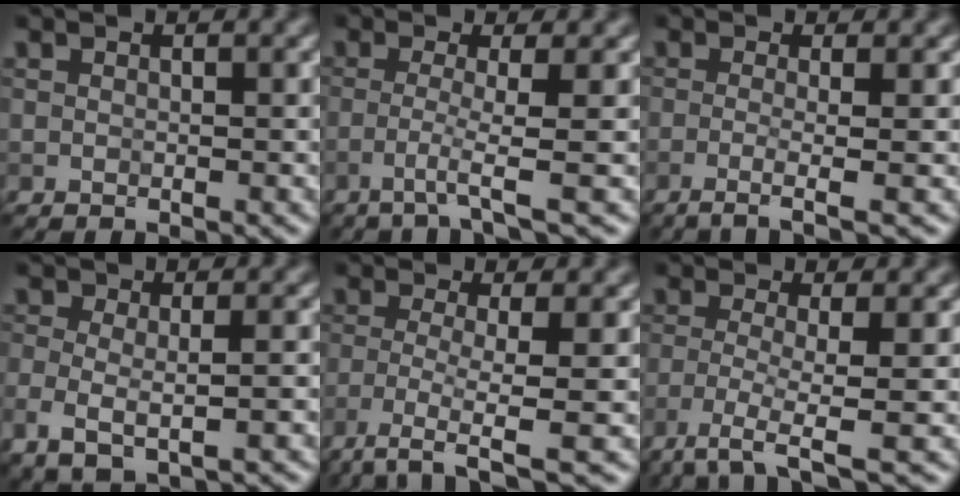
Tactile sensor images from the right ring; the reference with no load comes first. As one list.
[{"total": 2.8, "force": [-1.0, 0.1, 2.6], "torque": [-0.047, 0.000, -0.034]}, {"total": 3.2, "force": [-0.9, 1.0, 2.9], "torque": [-0.036, 0.000, -0.032]}, {"total": 3.6, "force": [-1.1, 1.9, 2.9], "torque": [-0.058, -0.008, -0.014]}, {"total": 4.5, "force": [-2.4, 0.6, 3.7], "torque": [-0.072, -0.007, -0.055]}, {"total": 4.3, "force": [-2.4, 0.6, 3.5], "torque": [-0.068, -0.008, -0.058]}]